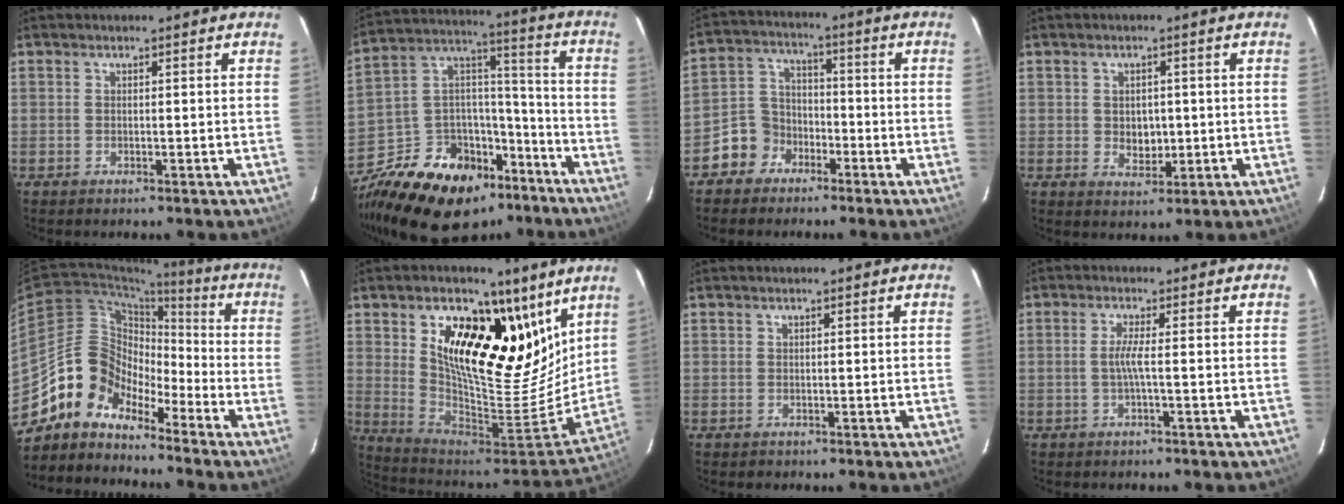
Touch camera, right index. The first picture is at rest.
{"total": 23.2, "force": [-15.6, 13.7, 10.4], "torque": [-0.220, 0.063, -0.233]}
{"total": 7.4, "force": [-4.4, 5.8, 0.9], "torque": [-0.024, 0.037, -0.086]}
{"total": 4.0, "force": [-0.1, 3.2, 2.4], "torque": [-0.037, -0.002, 0.004]}
{"total": 10.6, "force": [-7.8, 6.8, 2.1], "torque": [-0.038, 0.041, -0.168]}
{"total": 25.7, "force": [13.3, 12.7, 18.0], "torque": [-0.306, -0.015, 0.232]}
{"total": 0.6, "force": [0.0, 0.5, -0.1], "torque": [0.004, 0.005, 0.003]}
{"total": 2.3, "force": [-0.5, -0.6, 2.1], "torque": [-0.045, -0.003, -0.010]}